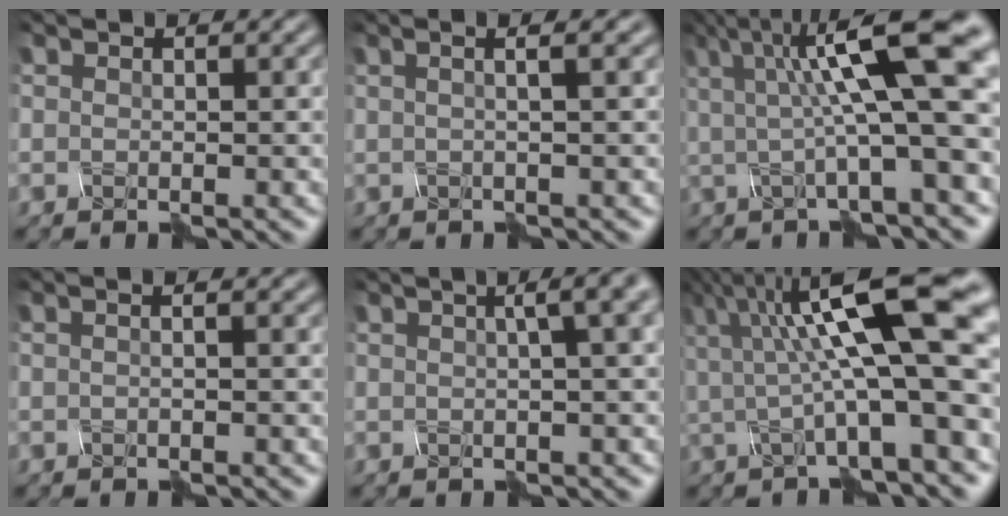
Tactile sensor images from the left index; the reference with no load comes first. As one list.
[{"total": 1.7, "force": [0.2, -0.3, 1.7], "torque": [-0.035, -0.005, 0.003]}, {"total": 9.0, "force": [1.0, 1.6, 8.8], "torque": [-0.165, -0.018, 0.051]}, {"total": 0.9, "force": [-0.3, 0.2, 0.8], "torque": [-0.013, -0.002, -0.008]}, {"total": 4.6, "force": [1.1, 1.4, 4.2], "torque": [-0.029, 0.025, 0.017]}, {"total": 11.2, "force": [0.8, 2.3, 10.9], "torque": [-0.199, -0.017, 0.045]}]